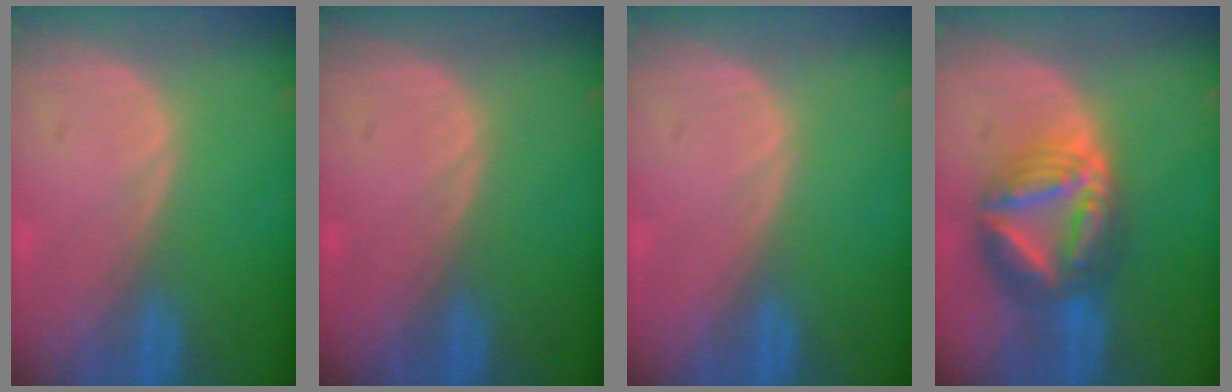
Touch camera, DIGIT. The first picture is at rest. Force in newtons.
{"total": 0.0}
{"total": 0.0}
{"total": 9.1, "press": 9.1, "slide": 0.9}